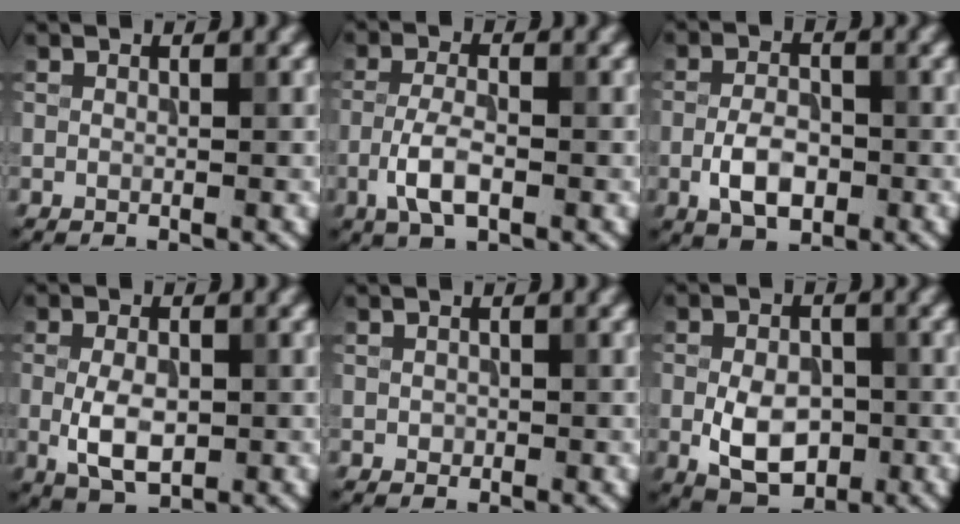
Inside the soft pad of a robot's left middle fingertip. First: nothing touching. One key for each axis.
{"total": 3.5, "fx": -1.4, "fy": 1.3, "fz": 2.9, "tx": -0.064, "ty": 0.002, "tz": -0.034}
{"total": 4.1, "fx": -1.3, "fy": 2.2, "fz": 3.2, "tx": -0.060, "ty": 0.002, "tz": -0.028}
{"total": 4.3, "fx": -0.5, "fy": 2.4, "fz": 3.5, "tx": -0.072, "ty": -0.005, "tz": -0.008}
{"total": 0.5, "fx": 0.0, "fy": 0.5, "fz": 0.2, "tx": 0.000, "ty": -0.004, "tz": -0.002}
{"total": 5.7, "fx": -1.1, "fy": 3.7, "fz": 4.2, "tx": -0.077, "ty": -0.008, "tz": -0.019}